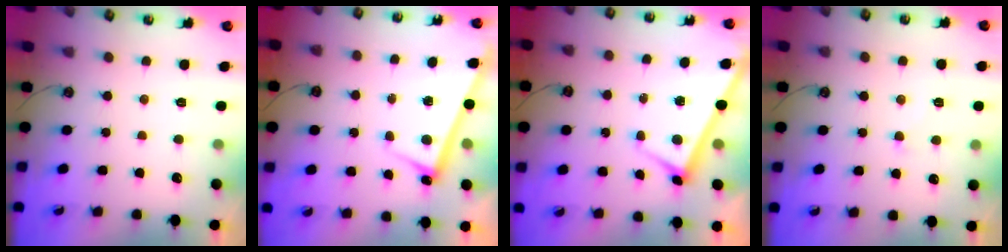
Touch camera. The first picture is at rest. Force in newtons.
{"total": 2.8, "press": 2.7, "slide": 0.5}
{"total": 2.8, "press": 2.8, "slide": 0.3}
{"total": 2.4, "press": 2.3, "slide": 0.7}